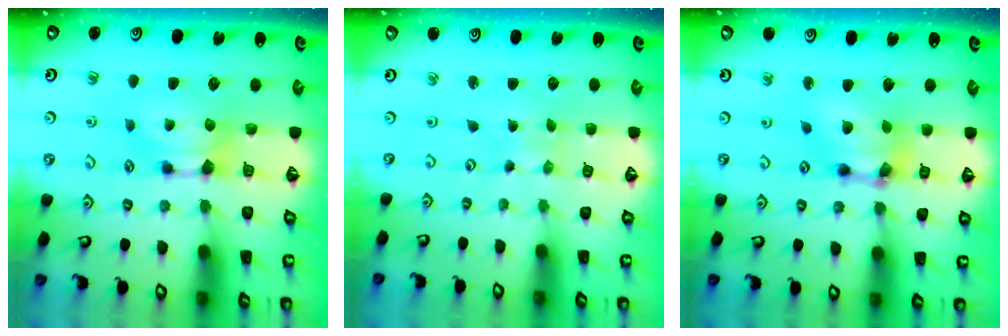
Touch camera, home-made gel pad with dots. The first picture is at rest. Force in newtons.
{"total": 4.7, "press": 4.7, "slide": 0.2}
{"total": 6.6, "press": 6.3, "slide": 1.9}